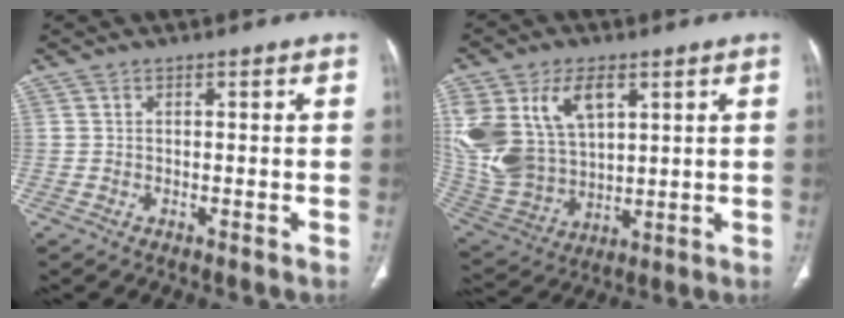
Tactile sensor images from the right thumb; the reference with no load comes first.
{"total": 20.5, "force": [7.4, 13.2, 13.8], "torque": [-0.290, -0.014, 0.158]}